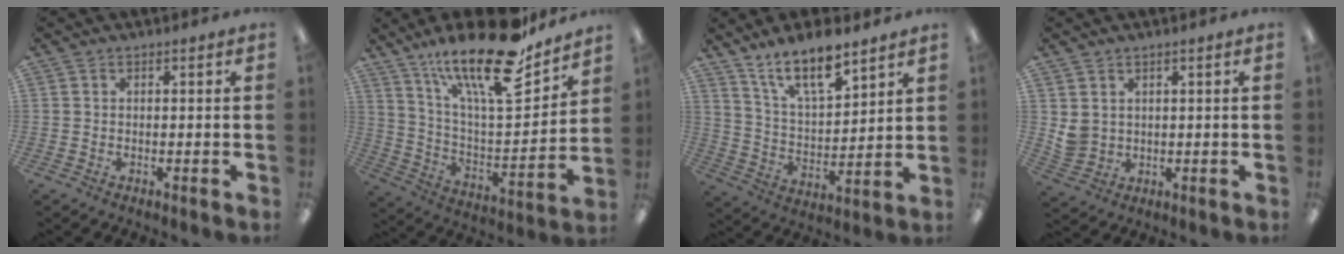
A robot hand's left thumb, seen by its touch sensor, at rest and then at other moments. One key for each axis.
{"total": 23.1, "fx": 16.8, "fy": 6.7, "fz": 14.5, "tx": -0.236, "ty": -0.116, "tz": 0.280}
{"total": 13.2, "fx": 10.7, "fy": 3.9, "fz": 6.8, "tx": -0.127, "ty": -0.062, "tz": 0.190}
{"total": 3.9, "fx": 2.2, "fy": 3.2, "fz": 0.8, "tx": -0.018, "ty": -0.009, "tz": 0.042}